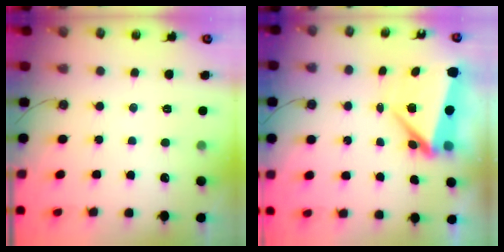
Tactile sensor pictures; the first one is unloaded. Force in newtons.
{"total": 7.5, "press": 7.4, "slide": 1.3}